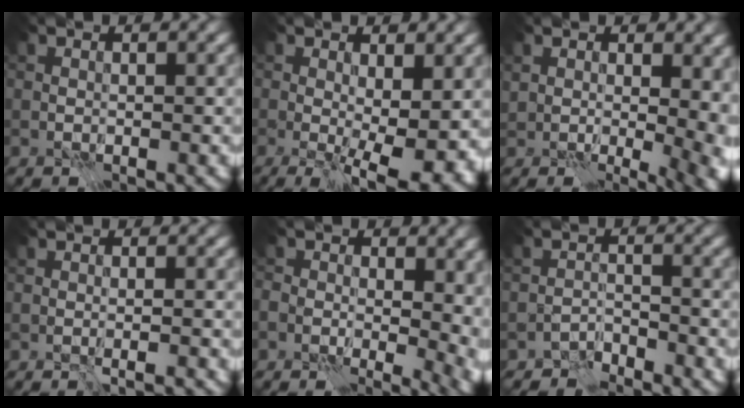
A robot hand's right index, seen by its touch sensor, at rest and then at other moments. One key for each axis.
{"total": 7.6, "fx": -0.7, "fy": 2.8, "fz": 7.1, "tx": -0.102, "ty": -0.014, "tz": -0.006}
{"total": 7.0, "fx": 1.4, "fy": 3.9, "fz": 5.6, "tx": -0.078, "ty": -0.016, "tz": 0.044}
{"total": 0.8, "fx": -0.6, "fy": -0.4, "fz": 0.3, "tx": -0.004, "ty": -0.003, "tz": -0.012}
{"total": 9.4, "fx": -1.1, "fy": 6.4, "fz": 6.9, "tx": -0.079, "ty": -0.026, "tz": -0.009}
{"total": 2.3, "fx": -2.3, "fy": 0.1, "fz": -0.3, "tx": 0.009, "ty": 0.008, "tz": -0.047}